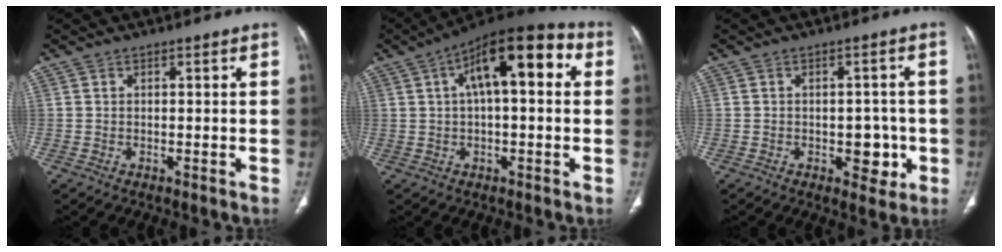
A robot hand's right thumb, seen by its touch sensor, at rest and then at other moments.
{"total": 16.2, "force": [4.3, 6.5, 14.2], "torque": [-0.196, 0.036, 0.056]}
{"total": 5.5, "force": [-1.5, 3.5, 4.0], "torque": [-0.023, 0.007, -0.016]}